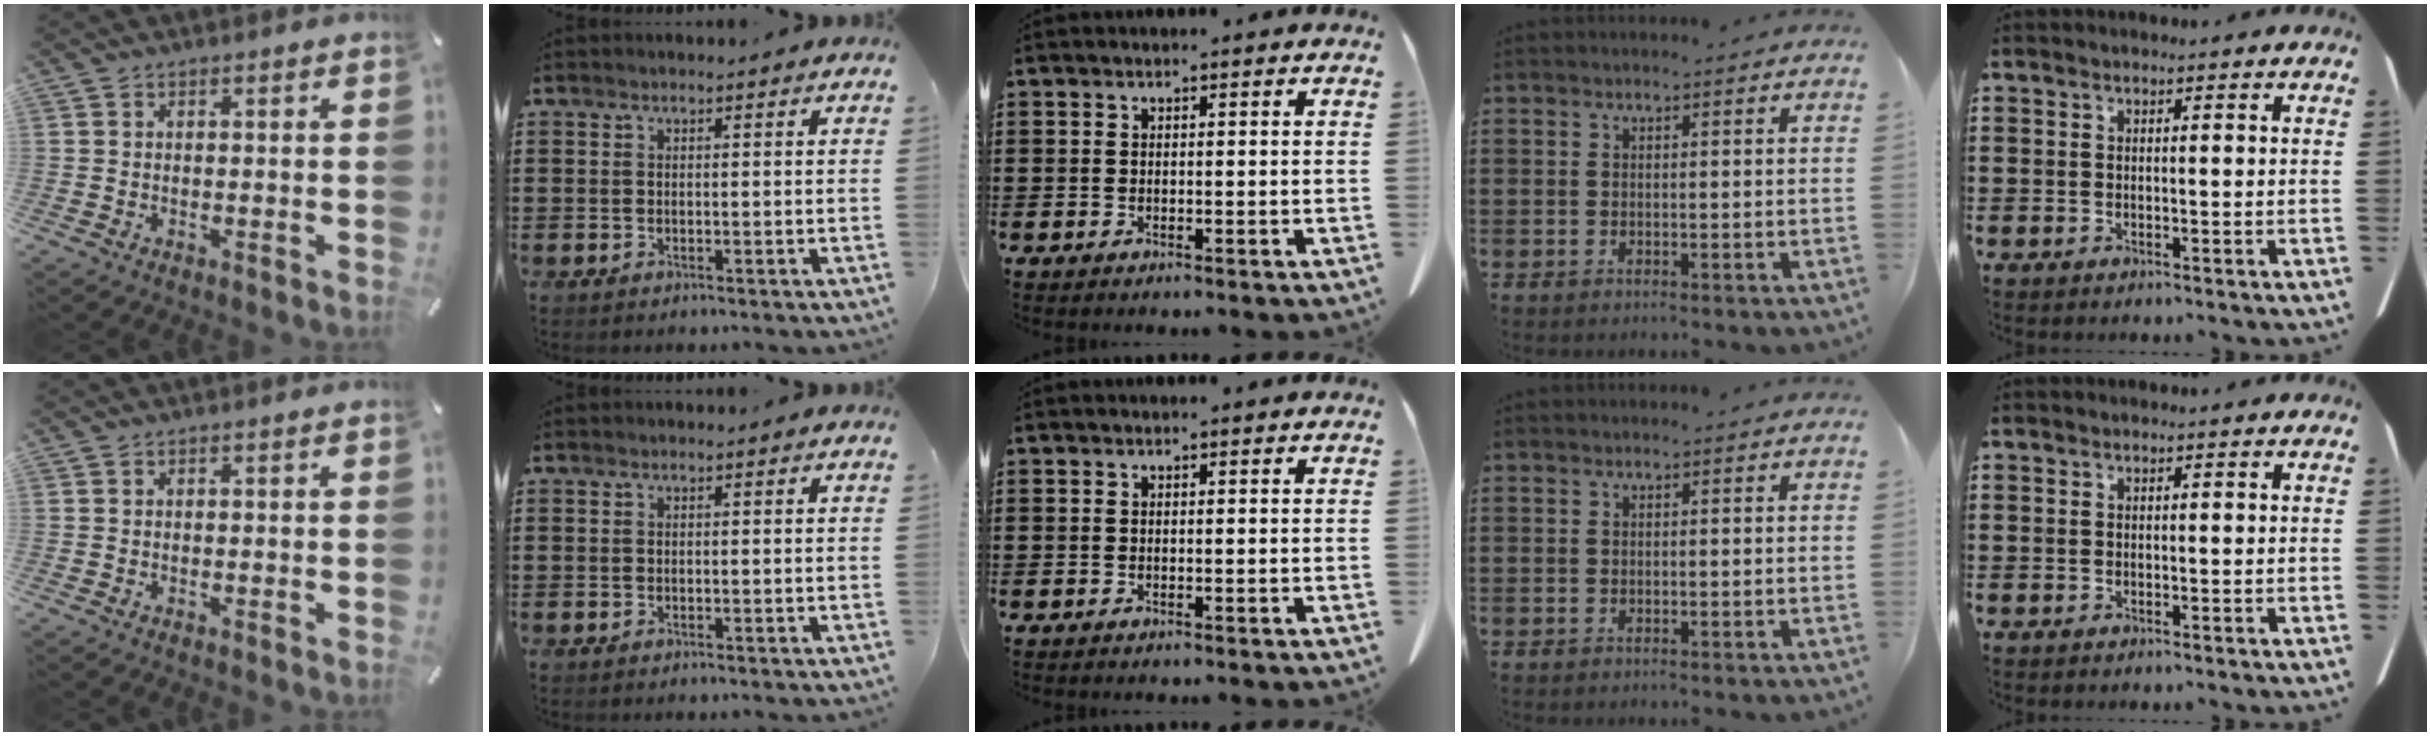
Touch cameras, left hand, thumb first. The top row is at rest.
{}